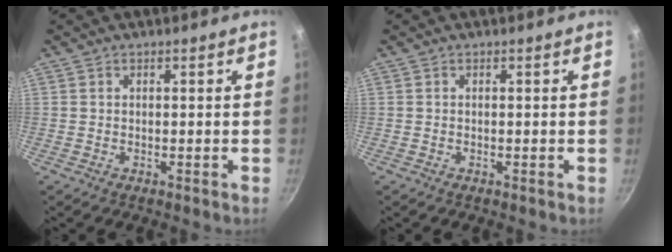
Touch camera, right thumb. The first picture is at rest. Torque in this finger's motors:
{"motor_torque": [0.20, -0.05, 0.30, -0.16, -0.03]}